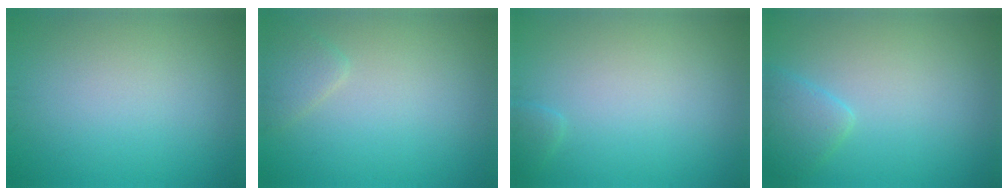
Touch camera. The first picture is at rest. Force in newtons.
{"total": 1.6, "press": 1.6, "slide": 0.1}
{"total": 0.7, "press": 0.7, "slide": 0.1}
{"total": 2.1, "press": 2.1, "slide": 0.2}